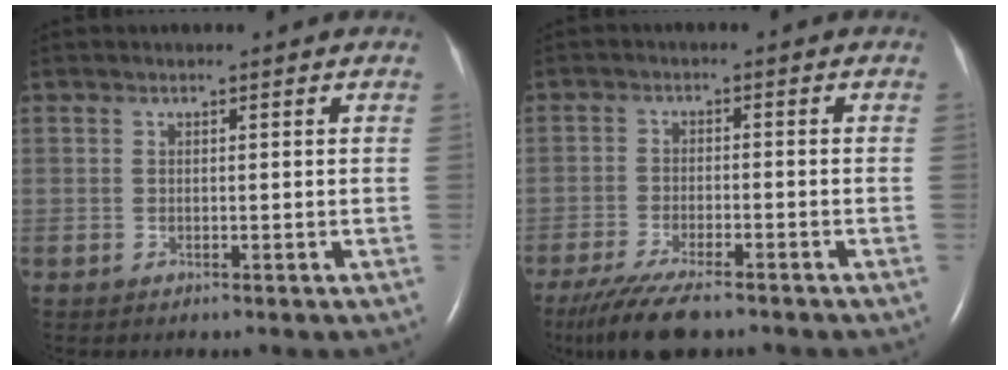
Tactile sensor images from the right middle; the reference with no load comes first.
{"total": 9.6, "force": [-7.5, 1.9, 5.7], "torque": [-0.101, -0.023, -0.124]}